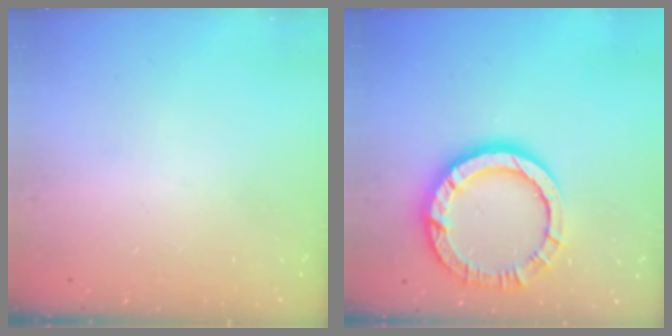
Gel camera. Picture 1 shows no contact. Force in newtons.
{"total": 13.2, "press": 13.1, "slide": 1.6}